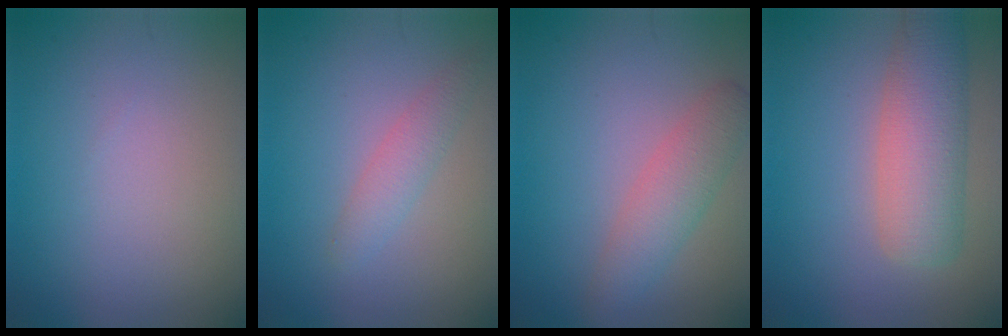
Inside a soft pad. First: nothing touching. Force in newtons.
{"total": 2.0, "press": 2.0, "slide": 0.1}
{"total": 3.4, "press": 3.3, "slide": 0.3}
{"total": 6.0, "press": 6.0, "slide": 0.3}